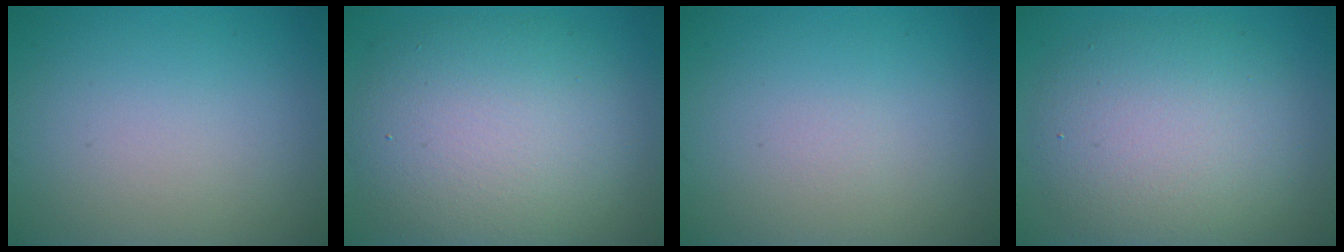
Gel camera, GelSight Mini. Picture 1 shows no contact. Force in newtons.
{"total": 9.5, "press": 9.5, "slide": 0.3}
{"total": 0.0}
{"total": 7.8, "press": 7.8, "slide": 0.5}